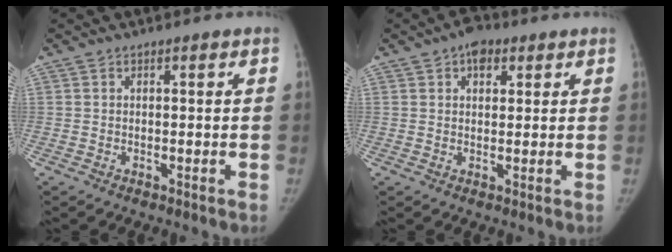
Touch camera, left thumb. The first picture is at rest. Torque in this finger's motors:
{"motor_torque": [0.70, 0.56, 0.19, -0.60, 0.10]}